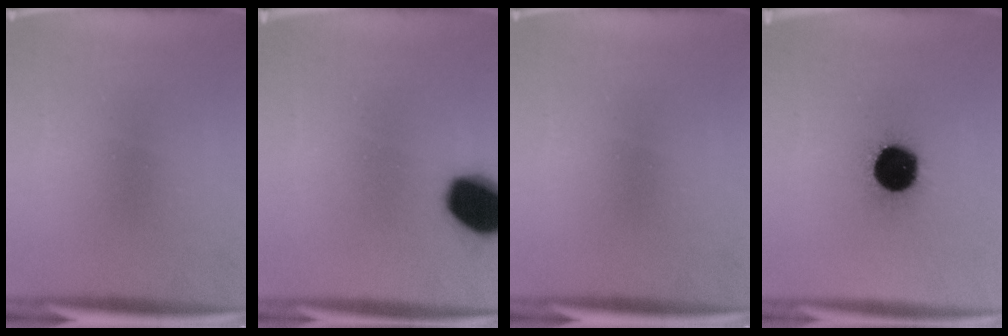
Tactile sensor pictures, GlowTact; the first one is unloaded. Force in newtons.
{"total": 14.9}
{"total": 0.0}
{"total": 17.6}